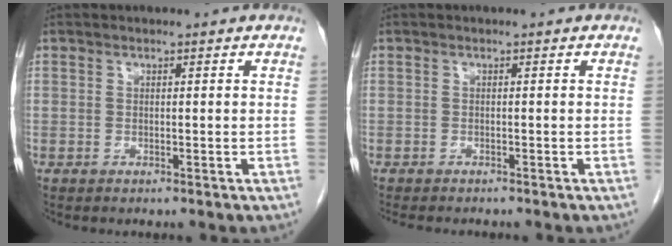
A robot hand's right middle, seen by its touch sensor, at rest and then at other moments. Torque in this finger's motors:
{"motor_torque": [0.02, -0.01, -0.01, 0.00]}